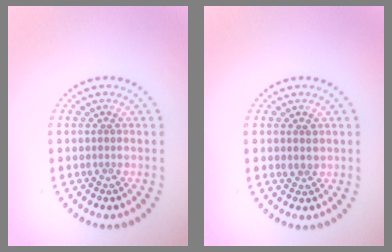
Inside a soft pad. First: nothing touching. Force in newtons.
{"total": 1.1, "press": 1.0, "slide": 0.4}